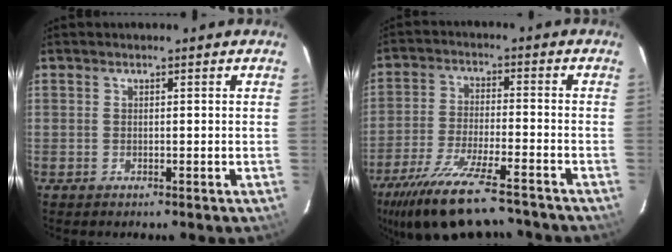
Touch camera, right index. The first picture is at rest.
{"total": 17.9, "force": [-14.4, 4.0, 9.9], "torque": [-0.206, -0.039, -0.238]}